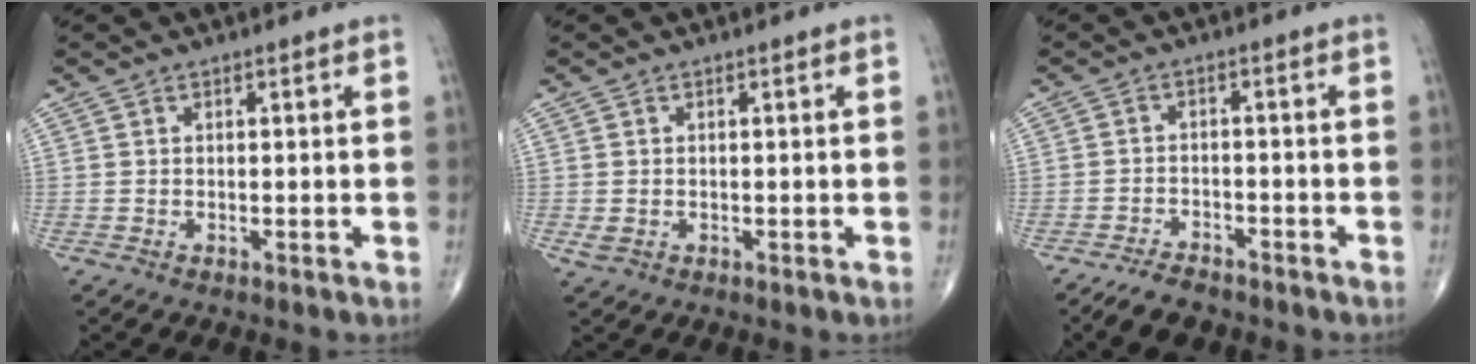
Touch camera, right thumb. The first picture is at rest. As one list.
[{"total": 1.6, "force": [-0.2, 1.3, 1.0], "torque": [-0.019, 0.002, 0.001]}, {"total": 5.0, "force": [-4.4, 1.9, 1.6], "torque": [-0.031, 0.013, -0.078]}]